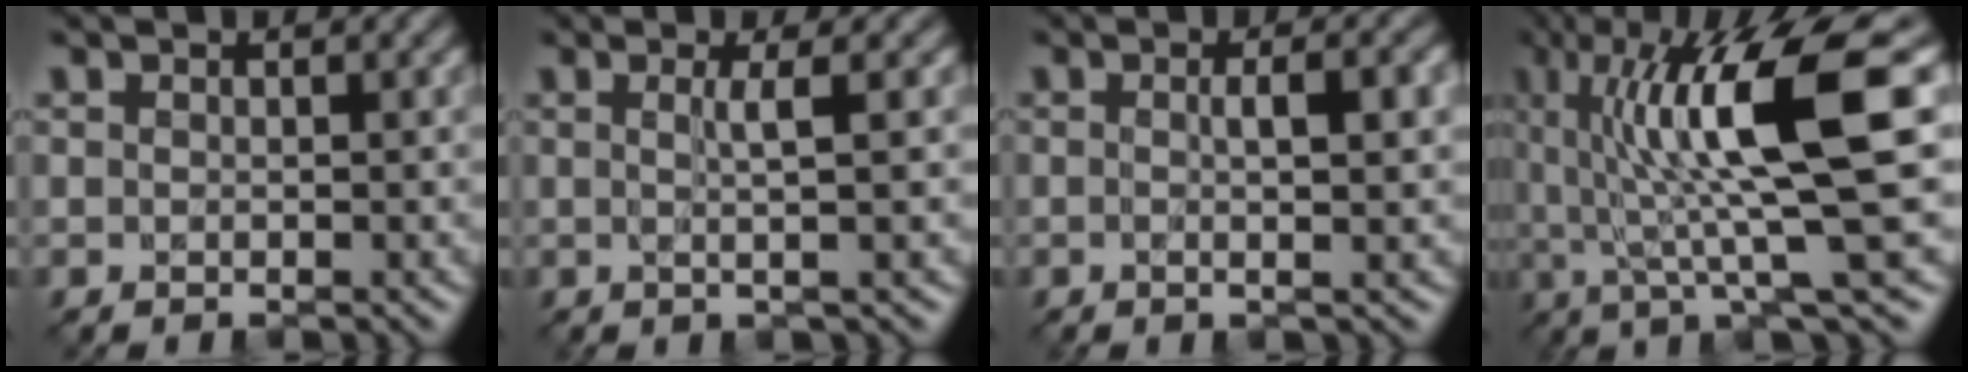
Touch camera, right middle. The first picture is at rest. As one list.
[{"total": 2.2, "force": [0.2, 0.2, 2.1], "torque": [-0.042, 0.001, -0.003]}, {"total": 3.7, "force": [0.2, 0.9, 3.6], "torque": [-0.047, 0.005, -0.004]}, {"total": 12.3, "force": [2.8, 2.2, 11.8], "torque": [-0.180, 0.006, 0.049]}]